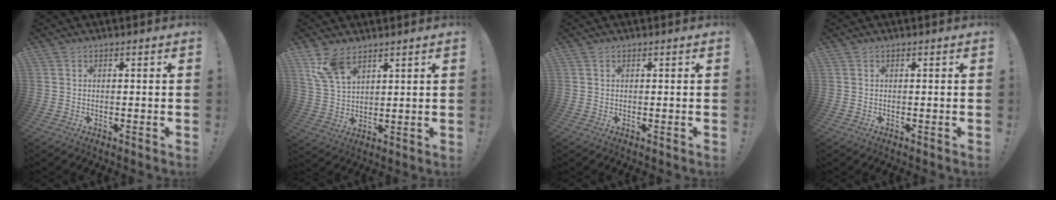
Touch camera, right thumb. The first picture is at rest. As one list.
[{"total": 8.6, "force": [5.7, 4.3, 4.8], "torque": [-0.098, -0.018, 0.114]}, {"total": 0.0}, {"total": 0.0}]